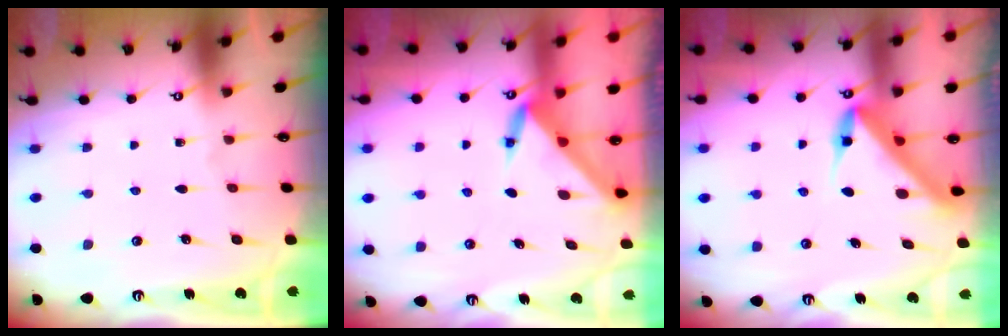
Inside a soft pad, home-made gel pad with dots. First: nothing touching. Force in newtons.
{"total": 3.2, "press": 3.2, "slide": 0.1}
{"total": 6.4, "press": 6.4, "slide": 0.3}